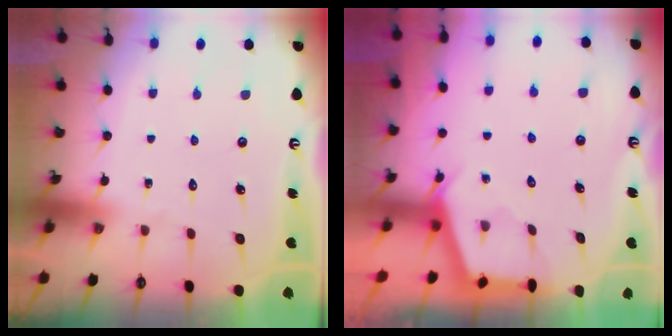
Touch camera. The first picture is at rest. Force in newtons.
{"total": 2.9, "press": 2.9, "slide": 0.3}